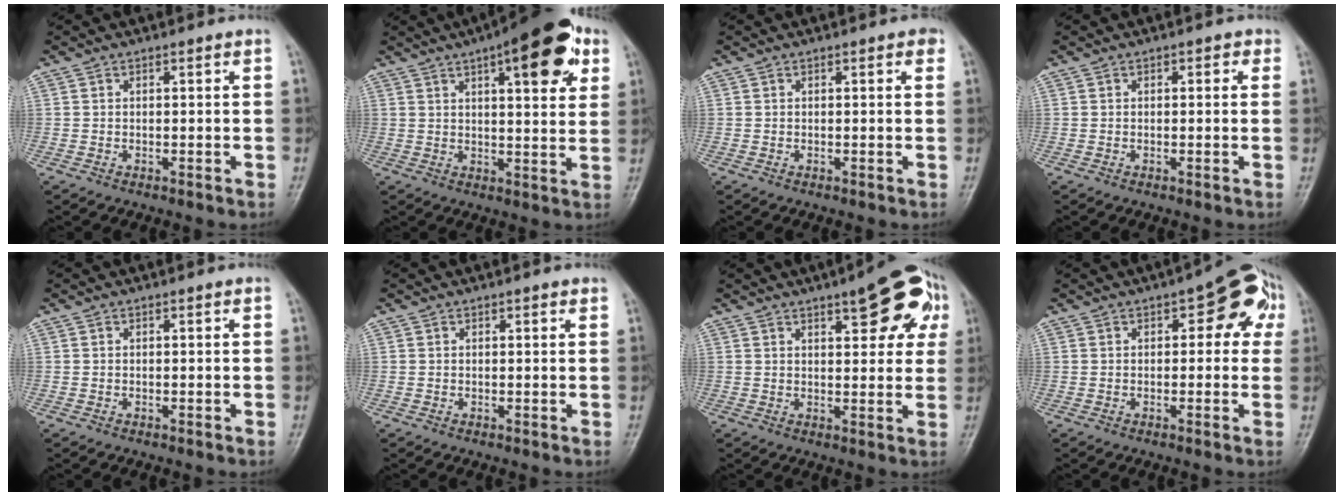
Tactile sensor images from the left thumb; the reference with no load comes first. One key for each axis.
{"total": 16.2, "fx": 7.5, "fy": 5.5, "fz": 13.2, "tx": -0.148, "ty": -0.012, "tz": 0.097}
{"total": 1.3, "fx": 0.6, "fy": 0.6, "fz": 1.0, "tx": -0.007, "ty": 0.001, "tz": 0.003}
{"total": 1.5, "fx": 0.4, "fy": 1.0, "fz": 1.0, "tx": 0.003, "ty": 0.003, "tz": -0.001}
{"total": 0.0}
{"total": 1.0, "fx": 0.7, "fy": 0.3, "fz": 0.7, "tx": -0.008, "ty": -0.002, "tz": 0.007}
{"total": 13.9, "fx": 6.0, "fy": 5.4, "fz": 11.4, "tx": -0.101, "ty": -0.001, "tz": 0.068}
{"total": 9.6, "fx": 2.9, "fy": 4.8, "fz": 7.8, "tx": -0.050, "ty": 0.018, "tz": 0.021}